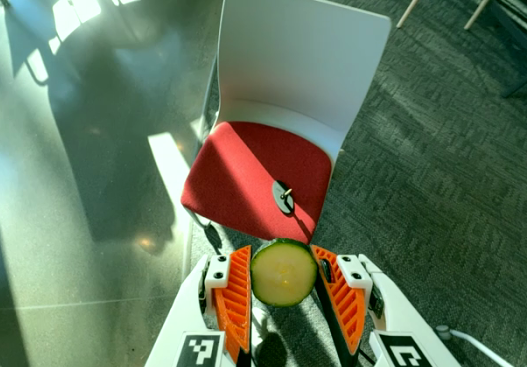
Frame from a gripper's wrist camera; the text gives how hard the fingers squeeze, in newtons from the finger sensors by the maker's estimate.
{"total": 5.9, "left": 5.9, "right": 5.9}